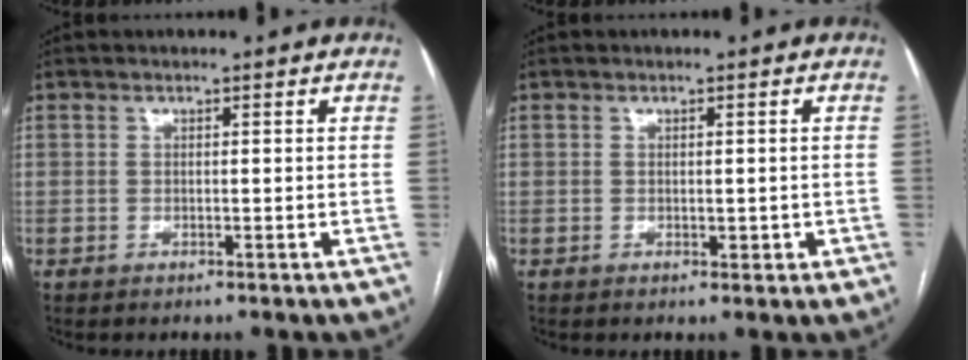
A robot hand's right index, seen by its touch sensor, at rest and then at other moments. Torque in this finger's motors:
{"motor_torque": [0.05, 0.11, 0.04, 0.02]}